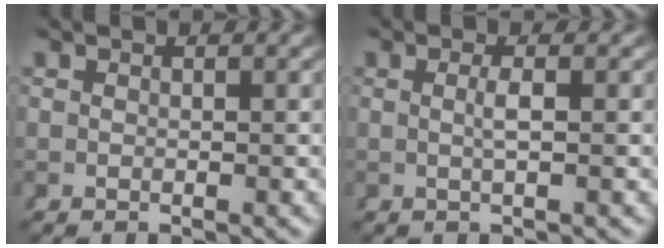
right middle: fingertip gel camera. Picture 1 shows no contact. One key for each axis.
{"total": 1.3, "fx": -0.3, "fy": -0.1, "fz": 1.3, "tx": -0.025, "ty": -0.006, "tz": -0.003}